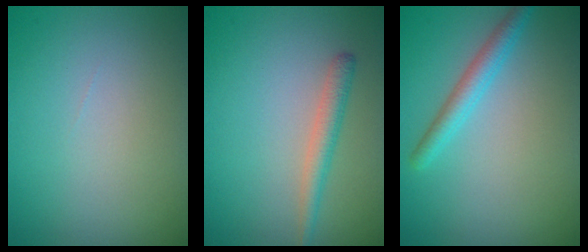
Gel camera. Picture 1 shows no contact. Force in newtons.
{"total": 1.9, "press": 1.9, "slide": 0.0}
{"total": 2.3, "press": 2.3, "slide": 0.1}